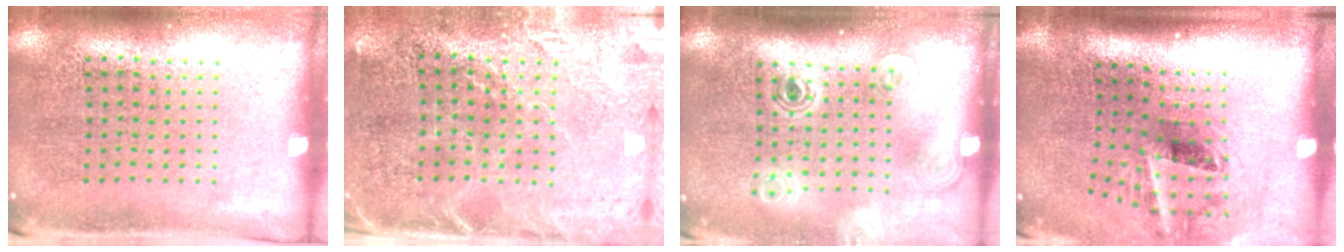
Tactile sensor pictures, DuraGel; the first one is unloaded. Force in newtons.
{"total": 3.0, "press": 2.7, "slide": 1.2}
{"total": 1.8, "press": 1.3, "slide": 1.2}
{"total": 2.1, "press": 1.3, "slide": 1.7}